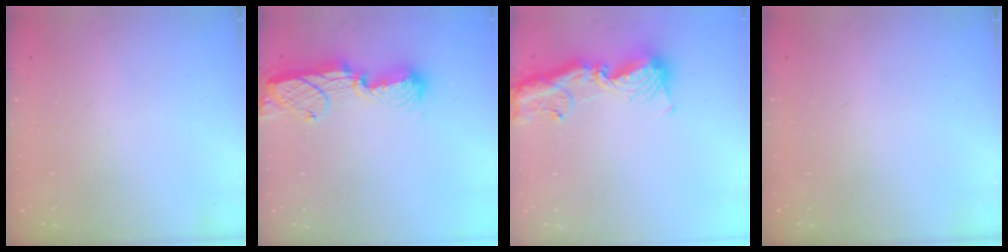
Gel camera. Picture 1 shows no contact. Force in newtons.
{"total": 12.5, "press": 12.4, "slide": 1.0}
{"total": 15.7, "press": 15.6, "slide": 1.6}
{"total": 0.0}